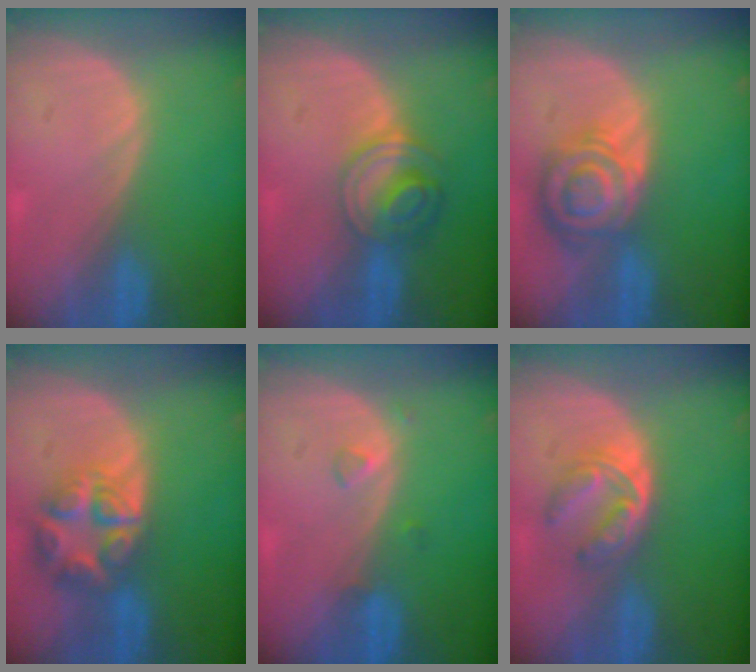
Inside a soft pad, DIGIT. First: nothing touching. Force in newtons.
{"total": 6.2, "press": 5.4, "slide": 3.0}
{"total": 8.4, "press": 7.2, "slide": 4.2}
{"total": 7.9, "press": 6.9, "slide": 3.9}
{"total": 1.5, "press": 1.5, "slide": 0.1}
{"total": 6.3, "press": 5.0, "slide": 3.8}